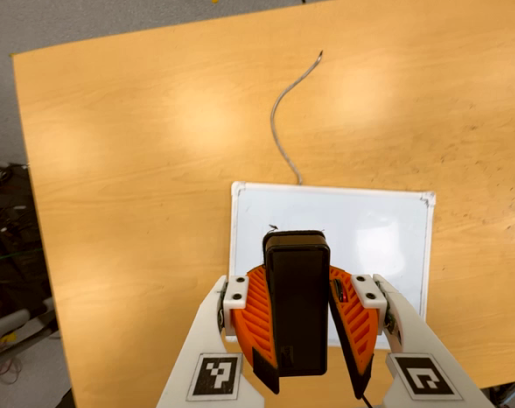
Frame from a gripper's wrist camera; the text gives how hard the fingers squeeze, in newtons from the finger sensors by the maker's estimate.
{"total": 9.6, "left": 9.5, "right": 9.7}